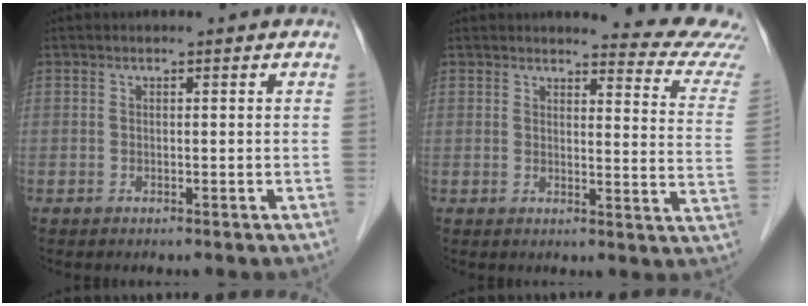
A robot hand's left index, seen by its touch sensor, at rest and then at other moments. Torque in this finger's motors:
{"motor_torque": [-0.22, -0.55, 0.14, 0.01]}